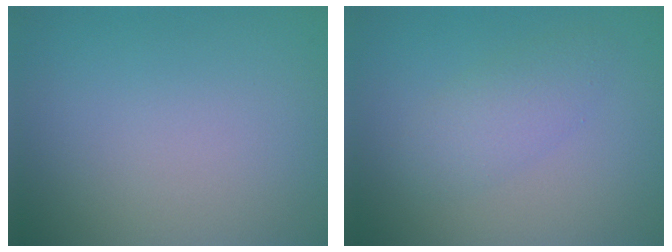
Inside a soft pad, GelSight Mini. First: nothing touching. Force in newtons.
{"total": 2.7, "press": 2.7, "slide": 0.1}